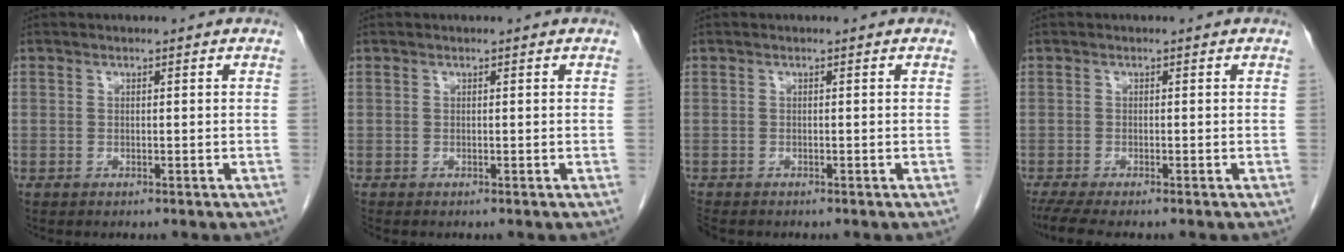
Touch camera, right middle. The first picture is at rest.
{"total": 0.0}
{"total": 2.0, "force": [-1.8, 0.6, 0.6], "torque": [-0.016, -0.007, -0.030]}
{"total": 5.4, "force": [-4.4, 0.6, 3.1], "torque": [-0.049, -0.013, -0.071]}